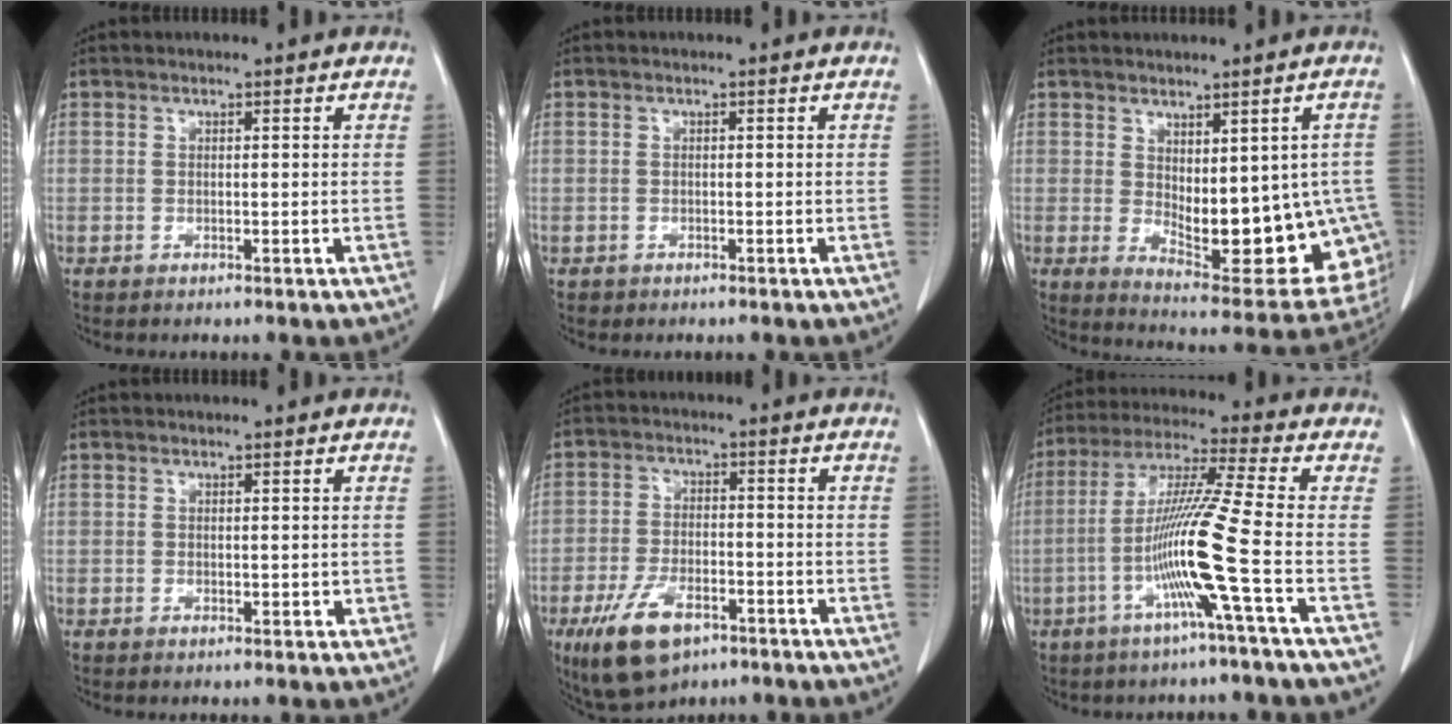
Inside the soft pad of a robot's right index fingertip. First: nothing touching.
{"total": 0.8, "force": [-0.4, 0.6, -0.1], "torque": [-0.006, 0.004, -0.008]}
{"total": 17.3, "force": [-2.0, 7.6, 15.4], "torque": [-0.146, 0.000, -0.002]}
{"total": 1.2, "force": [0.1, 0.7, 1.0], "torque": [-0.013, -0.004, 0.005]}
{"total": 9.6, "force": [-5.5, 4.7, 6.3], "torque": [-0.126, -0.008, -0.092]}
{"total": 12.3, "force": [-3.8, -2.4, 11.4], "torque": [-0.226, -0.005, -0.079]}